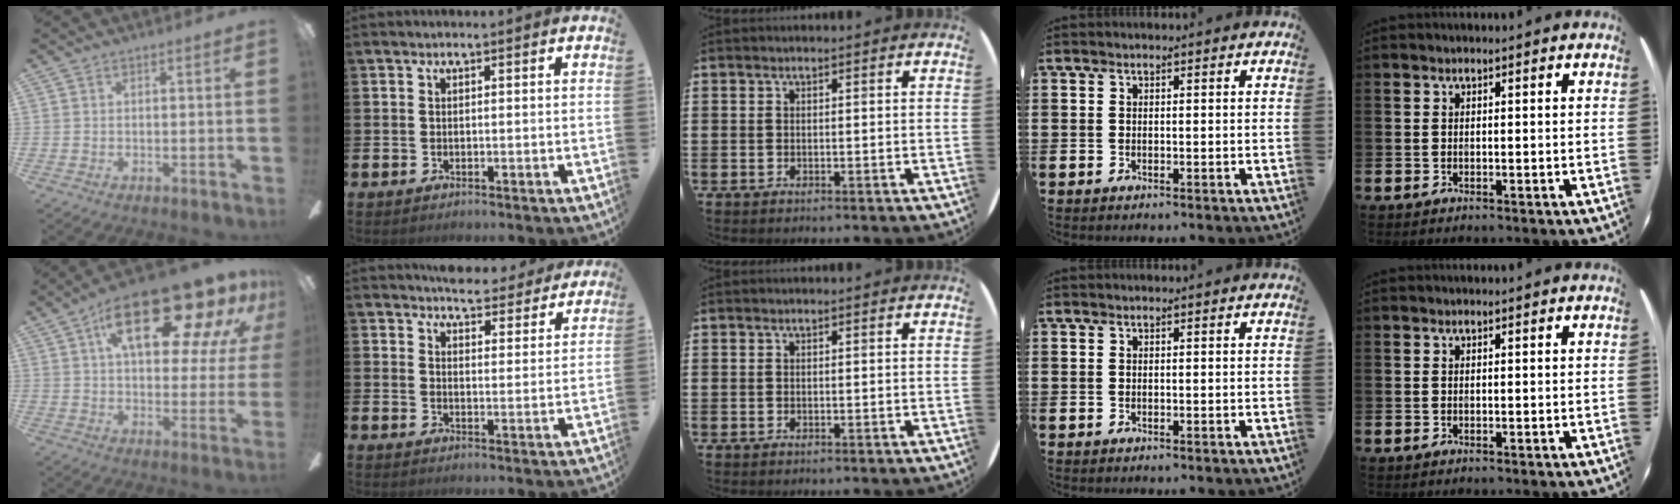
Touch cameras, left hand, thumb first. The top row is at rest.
{"thumb": {"total": 22.9, "force": [12.8, 9.1, 16.7], "torque": [-0.248, -0.063, 0.203]}, "index": {"total": 5.4, "force": [5.3, 1.0, 0.2], "torque": [-0.013, -0.037, 0.094]}}